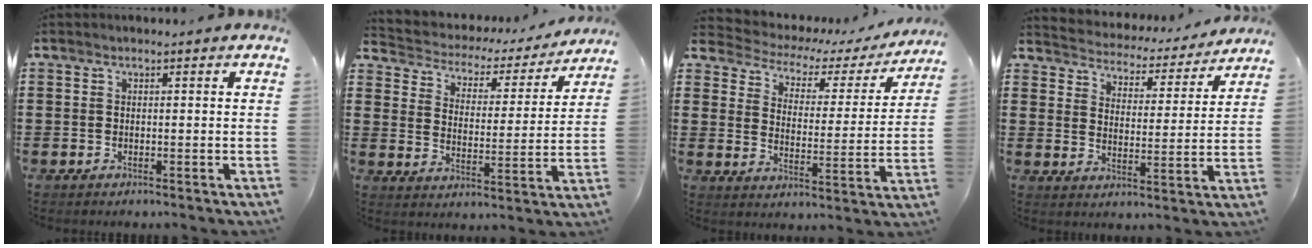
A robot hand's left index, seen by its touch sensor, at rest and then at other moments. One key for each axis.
{"total": 2.7, "fx": 2.5, "fy": 0.9, "fz": 0.2, "tx": -0.025, "ty": -0.022, "tz": 0.032}
{"total": 2.6, "fx": 1.9, "fy": 1.4, "fz": 1.0, "tx": -0.039, "ty": -0.020, "tz": 0.020}
{"total": 3.5, "fx": 3.5, "fy": 0.2, "fz": -0.2, "tx": -0.022, "ty": -0.034, "tz": 0.052}